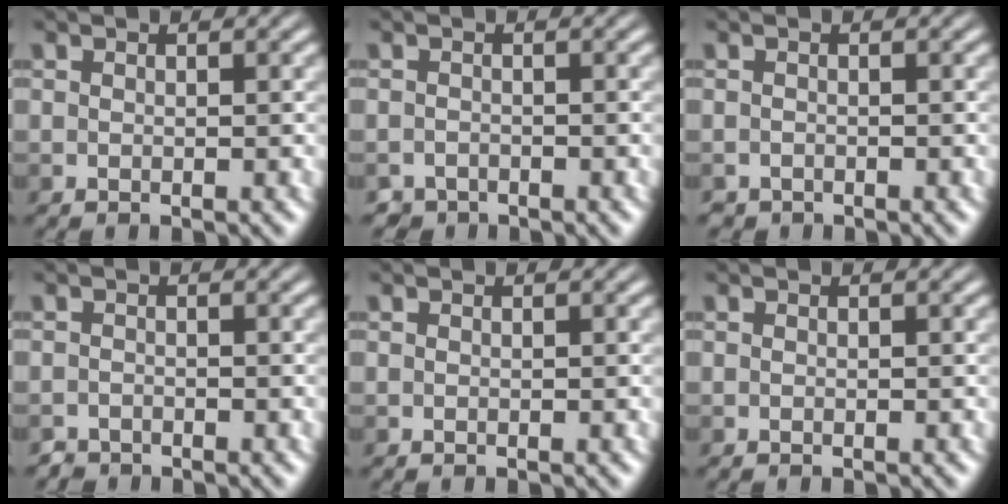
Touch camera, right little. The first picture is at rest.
{"total": 1.2, "force": [-0.9, 0.5, -0.5], "torque": [0.007, -0.003, -0.016]}
{"total": 0.7, "force": [-0.5, 0.2, -0.4], "torque": [0.007, -0.001, -0.006]}
{"total": 1.3, "force": [-1.2, 0.4, -0.2], "torque": [0.003, -0.003, -0.021]}
{"total": 0.0}
{"total": 0.0}